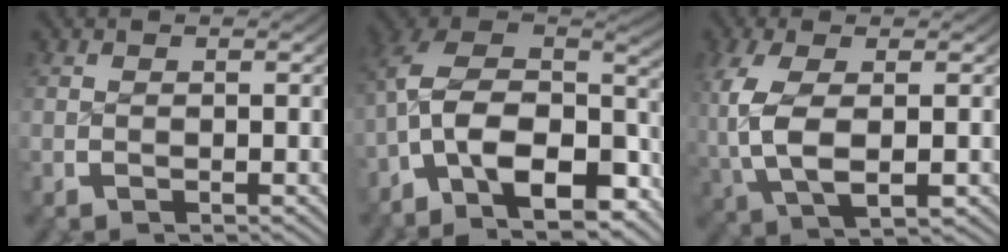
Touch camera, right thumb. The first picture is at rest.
{"total": 15.9, "force": [-3.4, 11.1, 10.8], "torque": [-0.247, -0.059, -0.043]}
{"total": 7.1, "force": [0.0, 3.9, 6.0], "torque": [-0.157, -0.018, 0.020]}